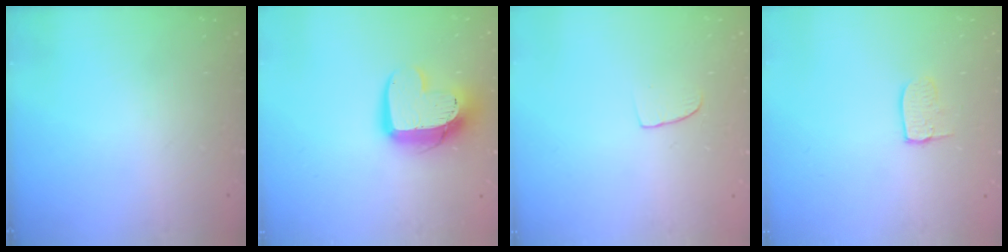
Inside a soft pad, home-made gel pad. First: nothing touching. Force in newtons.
{"total": 14.4, "press": 14.3, "slide": 1.2}
{"total": 6.0, "press": 5.9, "slide": 0.5}
{"total": 6.5, "press": 6.5, "slide": 0.6}